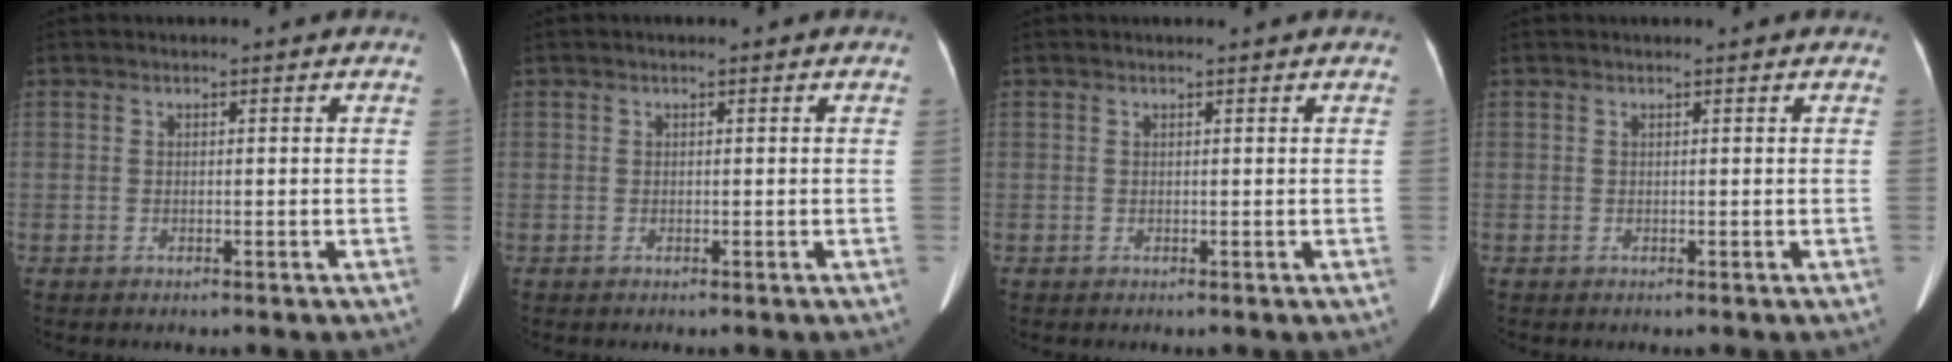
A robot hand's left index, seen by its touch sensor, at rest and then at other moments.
{"total": 0.0}
{"total": 0.8, "force": [0.7, -0.1, 0.3], "torque": [-0.008, 0.005, 0.012]}
{"total": 0.5, "force": [0.5, -0.1, 0.2], "torque": [-0.004, 0.006, 0.009]}